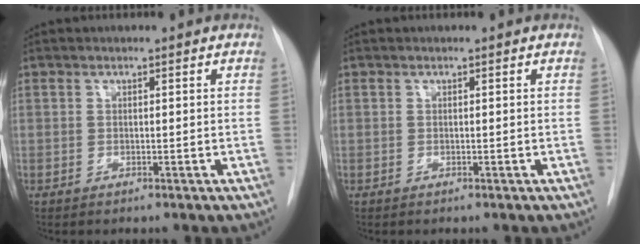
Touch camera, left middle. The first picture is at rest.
{"total": 0.0}